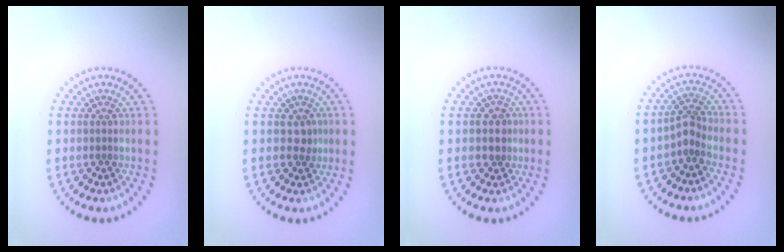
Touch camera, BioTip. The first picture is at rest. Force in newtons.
{"total": 1.2, "press": 1.0, "slide": 0.7}
{"total": 1.7, "press": 1.5, "slide": 0.7}
{"total": 2.0, "press": 1.4, "slide": 1.4}